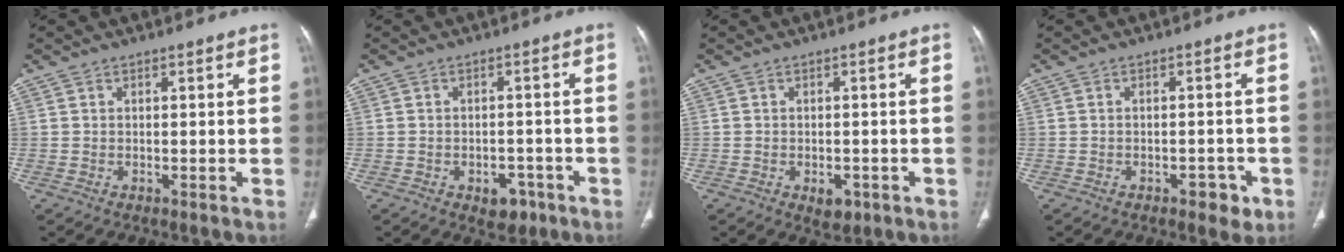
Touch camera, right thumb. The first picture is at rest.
{"total": 4.6, "force": [-2.5, 3.0, 2.5], "torque": [-0.014, 0.015, -0.027]}
{"total": 3.2, "force": [-1.4, 1.9, 2.2], "torque": [-0.020, 0.002, -0.010]}
{"total": 3.4, "force": [-1.8, 1.8, 2.3], "torque": [-0.017, 0.009, -0.020]}